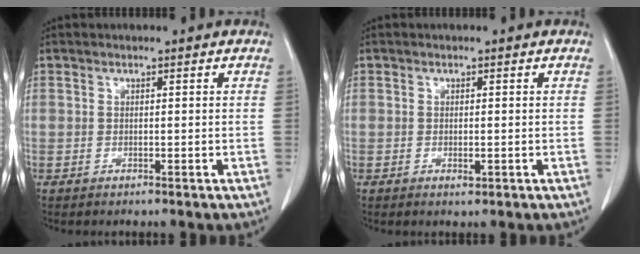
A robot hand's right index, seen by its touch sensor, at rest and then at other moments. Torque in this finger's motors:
{"motor_torque": [0.16, -0.03, -0.01, 0.00]}